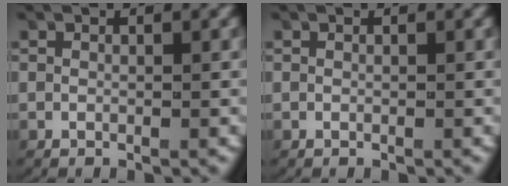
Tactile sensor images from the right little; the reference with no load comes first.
{"total": 0.0}